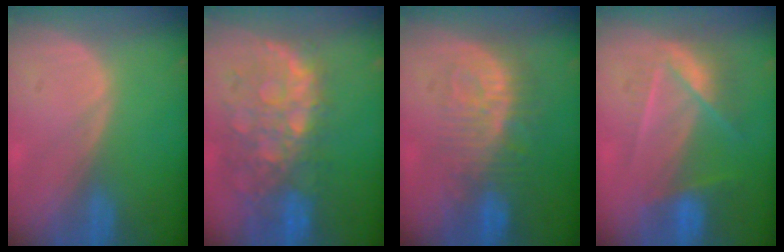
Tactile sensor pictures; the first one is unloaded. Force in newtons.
{"total": 11.2, "press": 9.8, "slide": 5.5}
{"total": 9.4, "press": 8.5, "slide": 3.9}
{"total": 7.2, "press": 6.3, "slide": 3.5}